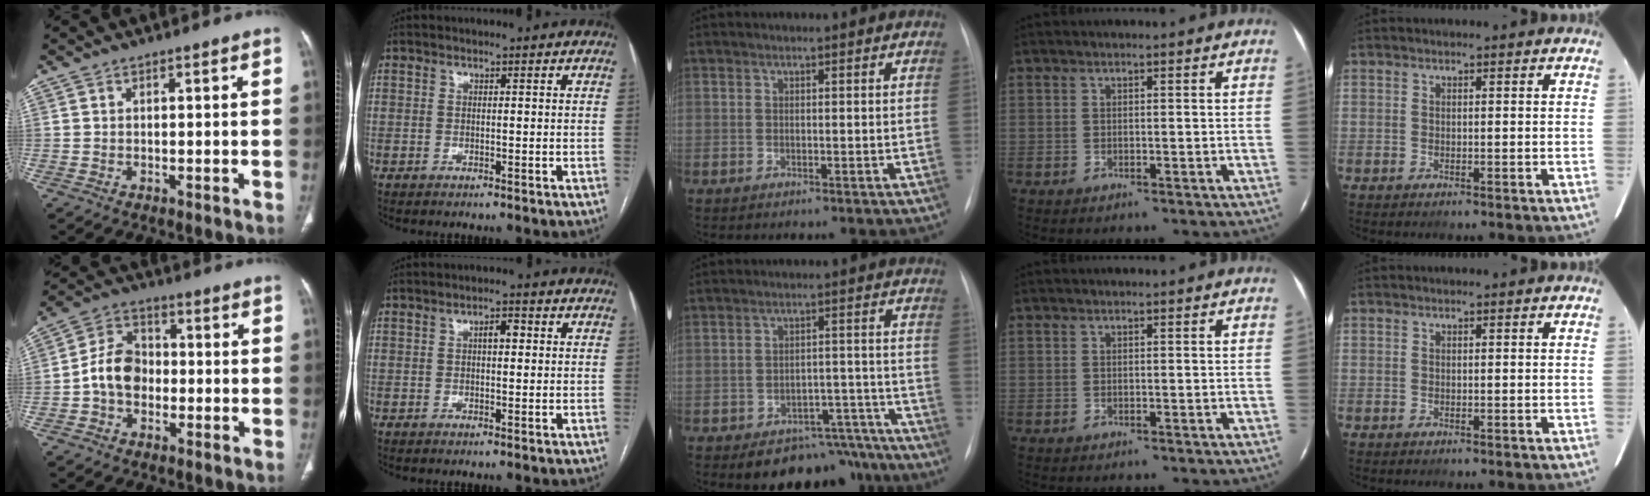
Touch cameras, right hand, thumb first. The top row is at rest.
{"thumb": {"total": 8.4, "force": [-1.4, 6.4, 5.3], "torque": [-0.080, 0.028, -0.040]}, "index": {"total": 2.3, "force": [0.4, 1.0, 2.1], "torque": [-0.033, 0.010, 0.006]}, "middle": {"total": 11.4, "force": [-9.9, 5.1, 2.0], "torque": [0.016, 0.041, -0.124]}}